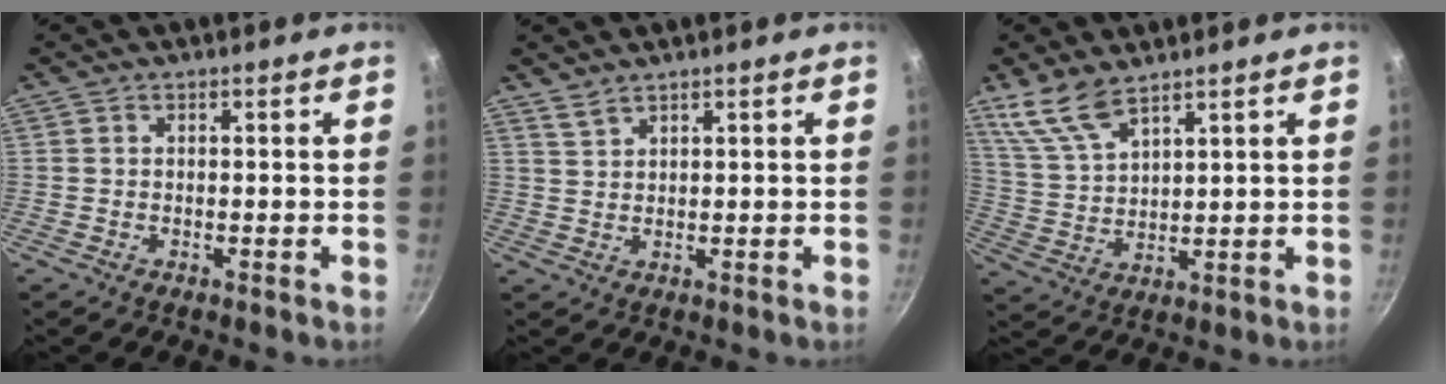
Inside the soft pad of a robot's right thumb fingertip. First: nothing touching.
{"total": 2.3, "force": [2.1, 0.5, 0.7], "torque": [-0.014, -0.008, 0.048]}
{"total": 8.2, "force": [6.3, 2.5, 4.5], "torque": [-0.093, -0.029, 0.143]}